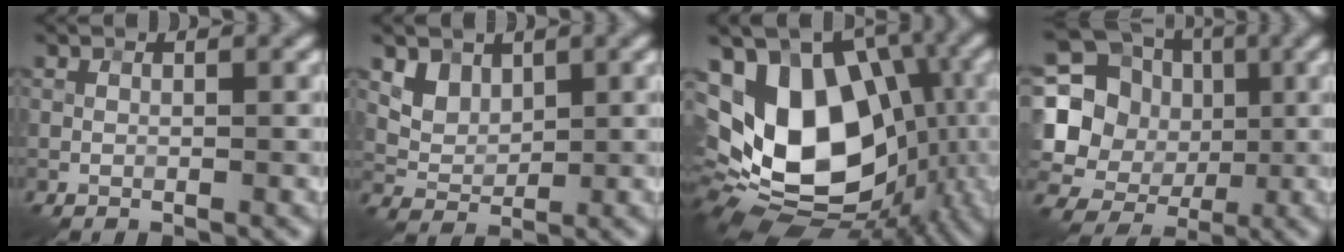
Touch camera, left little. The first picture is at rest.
{"total": 2.4, "force": [1.6, 1.5, 1.0], "torque": [-0.033, -0.025, 0.052]}
{"total": 17.3, "force": [-1.0, 11.9, 12.5], "torque": [-0.206, -0.005, -0.001]}
{"total": 17.1, "force": [0.9, 16.1, 5.8], "torque": [-0.150, 0.000, -0.005]}